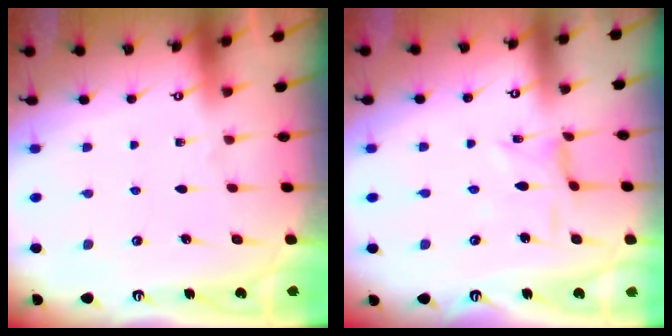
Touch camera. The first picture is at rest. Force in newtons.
{"total": 1.7, "press": 1.6, "slide": 0.3}